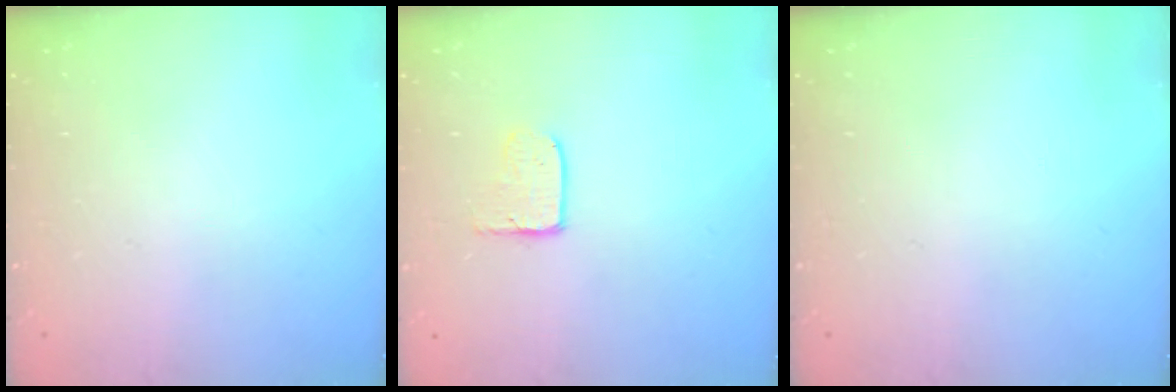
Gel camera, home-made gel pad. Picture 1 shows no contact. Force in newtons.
{"total": 4.0, "press": 4.0, "slide": 0.4}
{"total": 0.0}